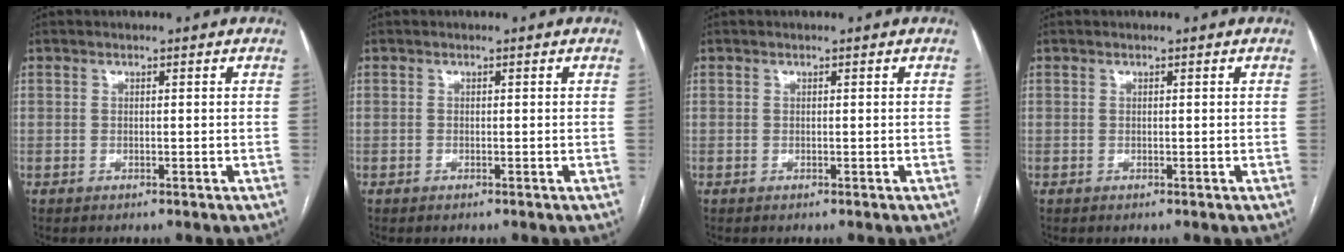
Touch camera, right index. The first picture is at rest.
{"total": 0.0}
{"total": 0.0}
{"total": 0.0}